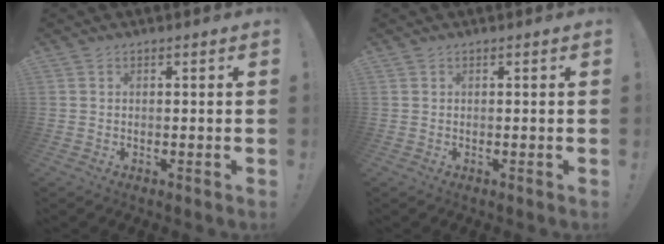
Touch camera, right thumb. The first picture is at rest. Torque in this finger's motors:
{"motor_torque": [-0.06, -0.08, -0.28, 0.21, -0.01]}